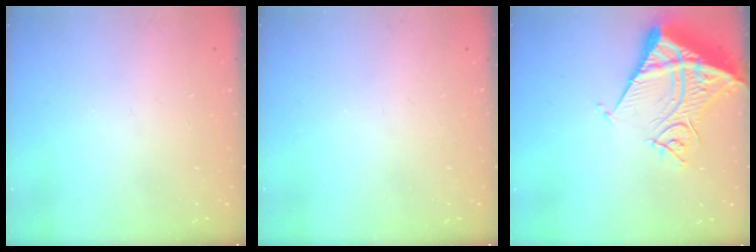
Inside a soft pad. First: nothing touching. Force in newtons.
{"total": 0.0}
{"total": 16.9, "press": 16.7, "slide": 2.3}